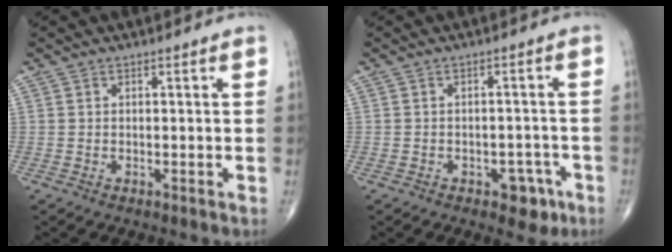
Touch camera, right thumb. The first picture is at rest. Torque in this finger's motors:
{"motor_torque": [0.57, 0.44, 0.14, -0.38, -0.02]}